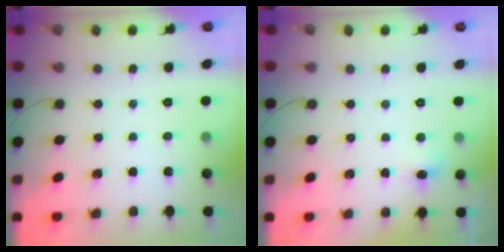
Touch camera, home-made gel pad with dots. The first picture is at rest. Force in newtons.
{"total": 5.4, "press": 5.3, "slide": 1.3}